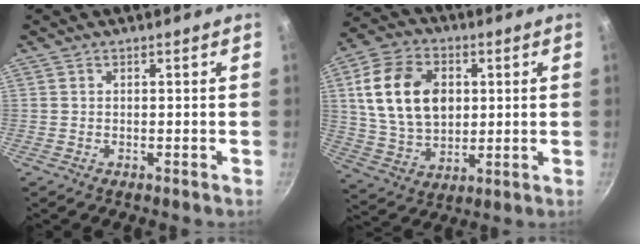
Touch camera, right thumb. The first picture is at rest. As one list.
[{"total": 17.1, "force": [3.3, 12.1, 11.7], "torque": [-0.200, -0.002, 0.063]}]